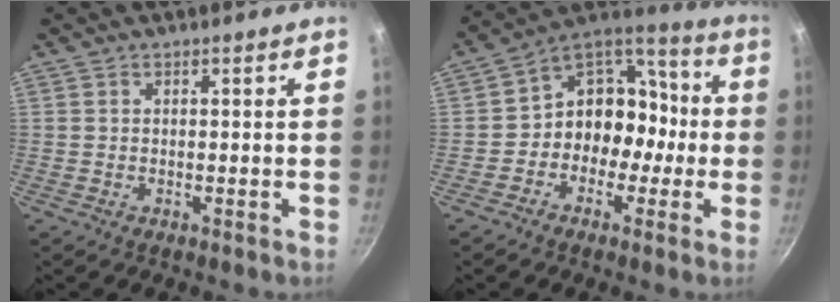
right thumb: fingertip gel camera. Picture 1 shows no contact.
{"total": 12.9, "force": [-2.7, 10.7, 6.6], "torque": [-0.041, 0.067, -0.060]}